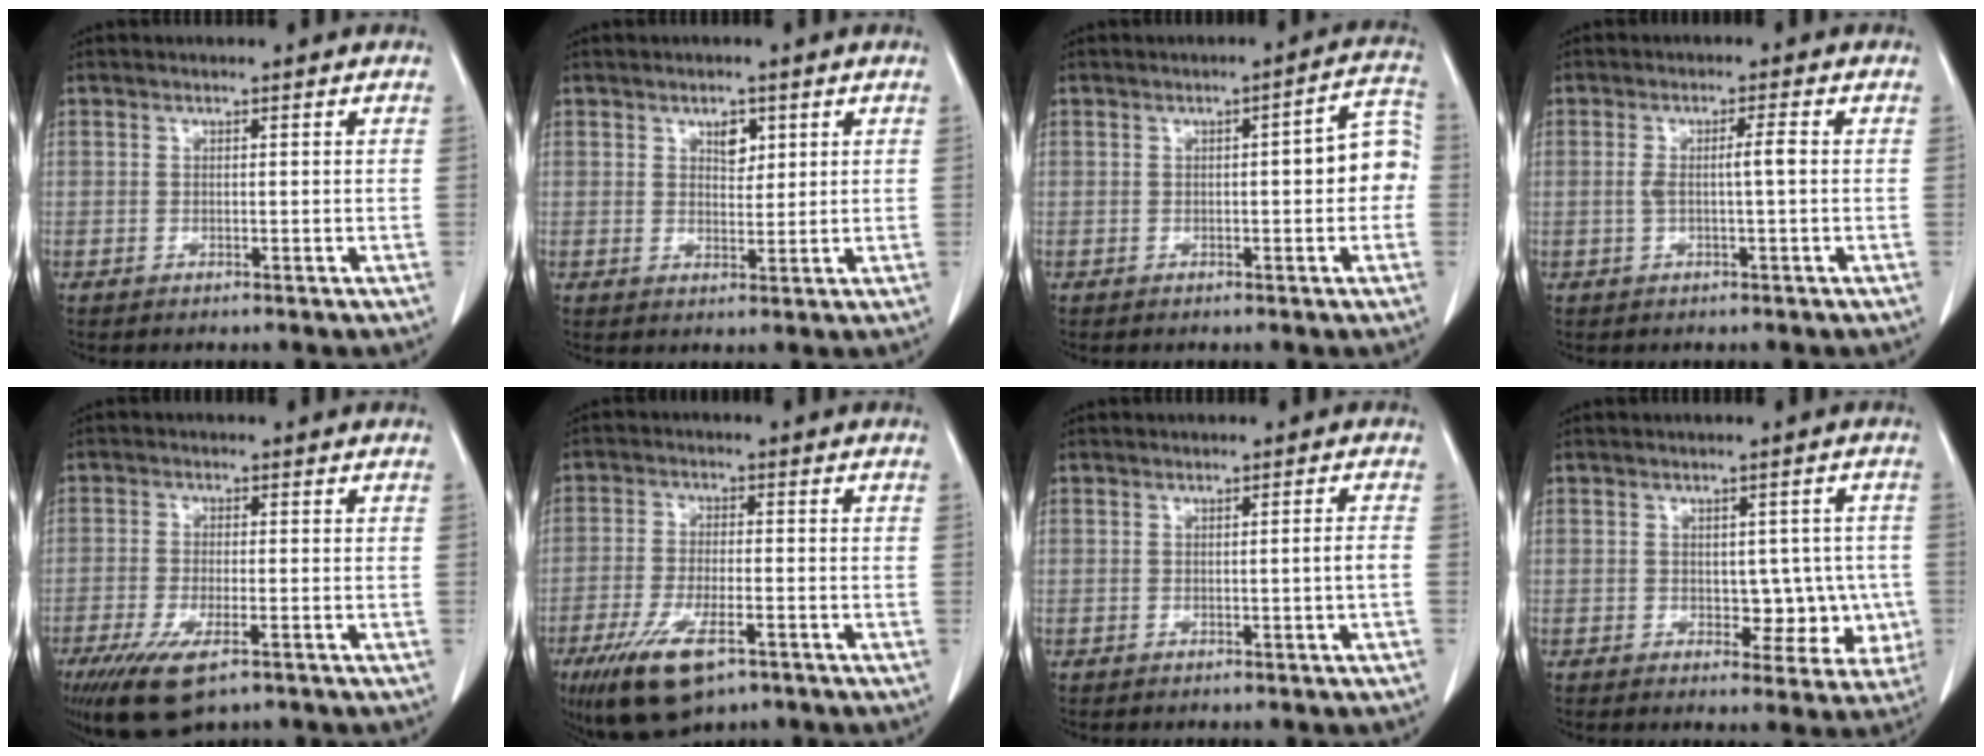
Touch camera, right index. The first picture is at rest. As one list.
[{"total": 2.8, "force": [1.4, 1.6, 1.8], "torque": [-0.027, -0.002, 0.025]}, {"total": 6.5, "force": [-0.3, 1.4, 6.3], "torque": [-0.073, 0.026, -0.008]}, {"total": 3.0, "force": [0.0, -0.1, 3.0], "torque": [-0.057, 0.004, 0.001]}, {"total": 8.8, "force": [-5.3, 2.6, 6.6], "torque": [-0.123, -0.020, -0.083]}, {"total": 10.9, "force": [-6.2, 3.5, 8.1], "torque": [-0.156, -0.020, -0.100]}, {"total": 1.6, "force": [-0.5, -0.5, 1.4], "torque": [-0.022, -0.002, -0.007]}, {"total": 6.4, "force": [-0.7, 4.1, 4.9], "torque": [-0.039, 0.015, 0.000]}]